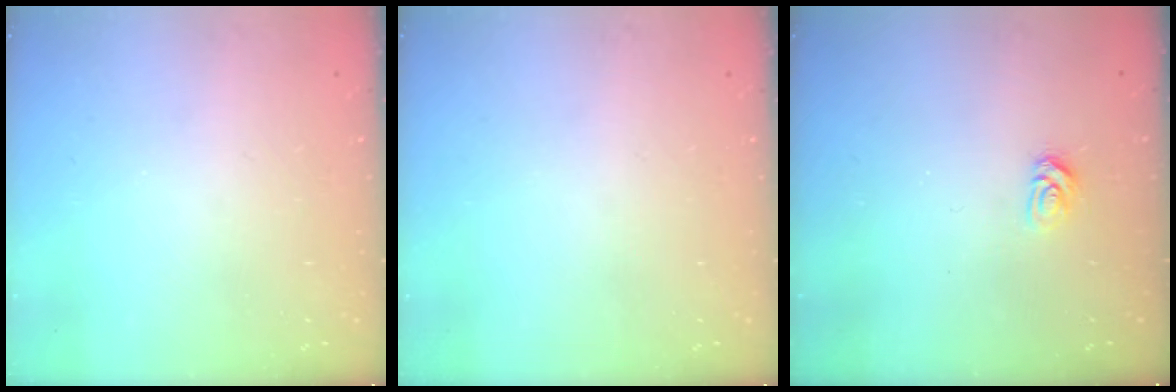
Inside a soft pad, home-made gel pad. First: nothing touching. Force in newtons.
{"total": 0.0}
{"total": 4.4, "press": 4.3, "slide": 0.5}